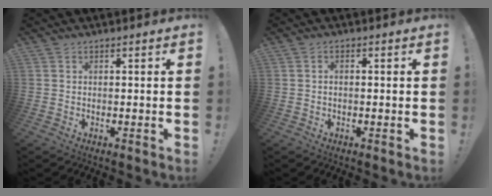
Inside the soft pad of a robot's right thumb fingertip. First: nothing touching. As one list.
[{"total": 1.1, "force": [-0.3, 0.4, 1.0], "torque": [-0.017, 0.002, -0.006]}]